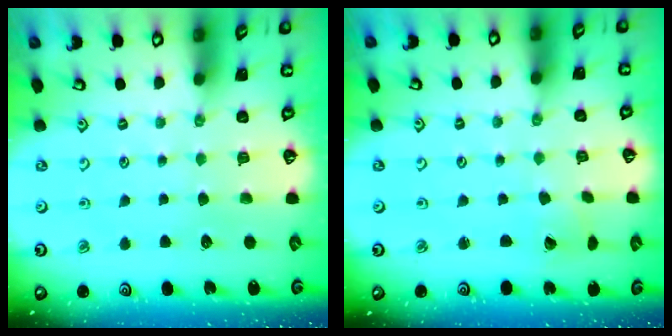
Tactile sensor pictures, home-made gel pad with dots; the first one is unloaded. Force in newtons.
{"total": 1.9, "press": 1.8, "slide": 0.3}